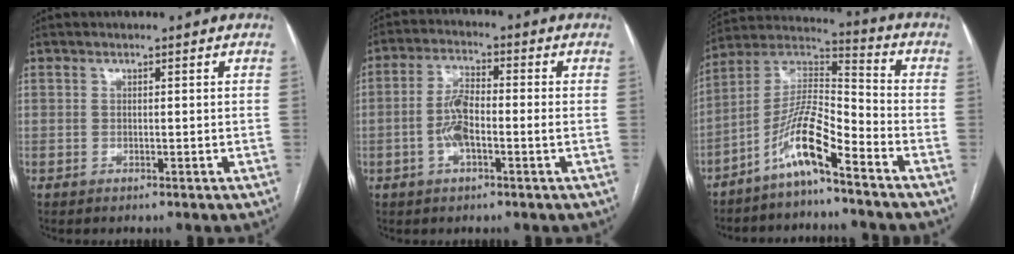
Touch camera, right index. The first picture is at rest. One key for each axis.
{"total": 5.9, "fx": -1.3, "fy": 1.7, "fz": 5.5, "tx": -0.118, "ty": 0.011, "tz": -0.029}
{"total": 10.4, "fx": -6.7, "fy": 1.0, "fz": 8.0, "tx": -0.166, "ty": 0.013, "tz": -0.133}